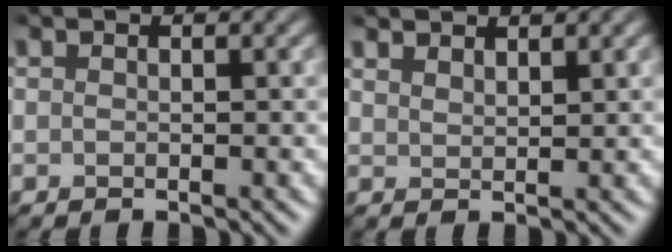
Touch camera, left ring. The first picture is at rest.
{"total": 2.0, "force": [2.0, 0.3, 0.4], "torque": [-0.005, 0.003, 0.034]}